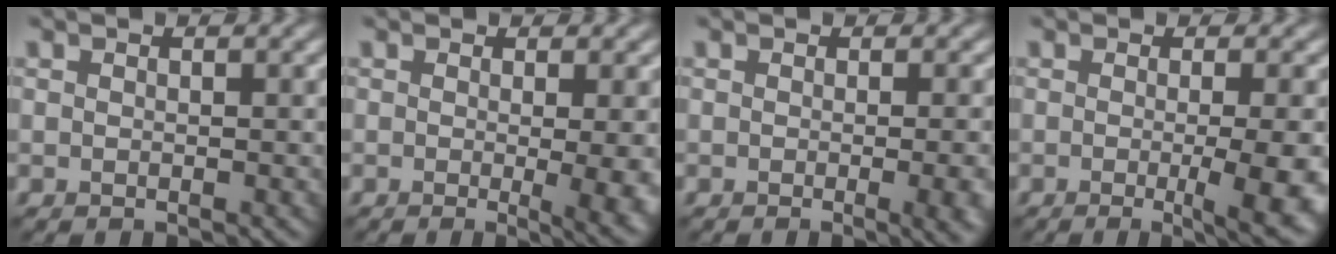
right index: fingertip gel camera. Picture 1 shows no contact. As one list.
[{"total": 5.7, "force": [-0.6, 1.8, 5.4], "torque": [-0.053, -0.011, -0.004]}, {"total": 6.7, "force": [-1.1, 3.0, 5.8], "torque": [-0.029, 0.000, -0.008]}, {"total": 7.5, "force": [-1.3, 2.0, 7.1], "torque": [-0.084, -0.018, -0.011]}]